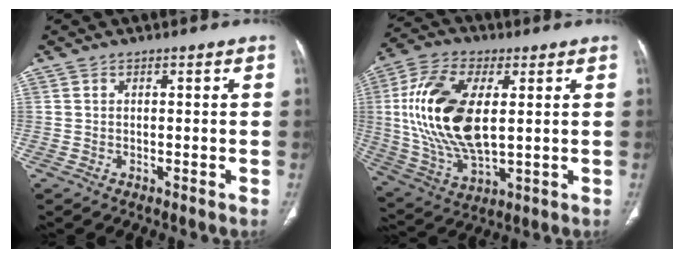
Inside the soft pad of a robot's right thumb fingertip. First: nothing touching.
{"total": 19.8, "force": [2.7, 10.0, 16.9], "torque": [-0.344, -0.007, 0.055]}